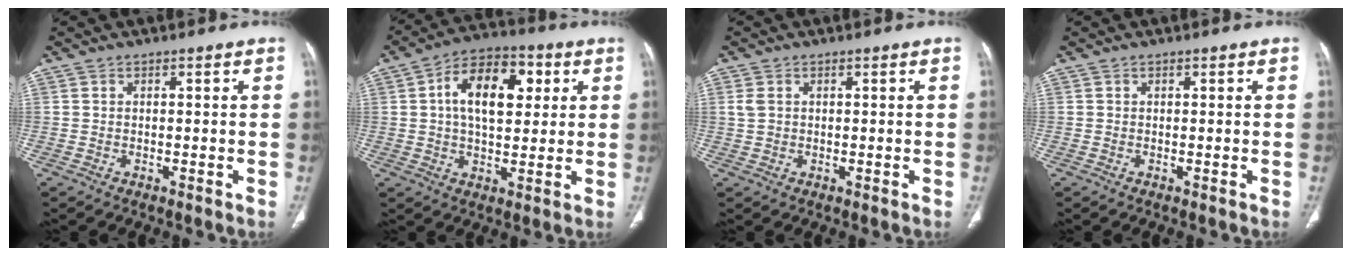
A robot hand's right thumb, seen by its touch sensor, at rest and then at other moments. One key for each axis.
{"total": 14.0, "fx": 3.3, "fy": 8.1, "fz": 10.9, "tx": -0.157, "ty": 0.011, "tz": 0.048}
{"total": 2.1, "fx": 0.6, "fy": 1.6, "fz": 1.3, "tx": -0.032, "ty": 0.004, "tz": 0.019}
{"total": 0.0}